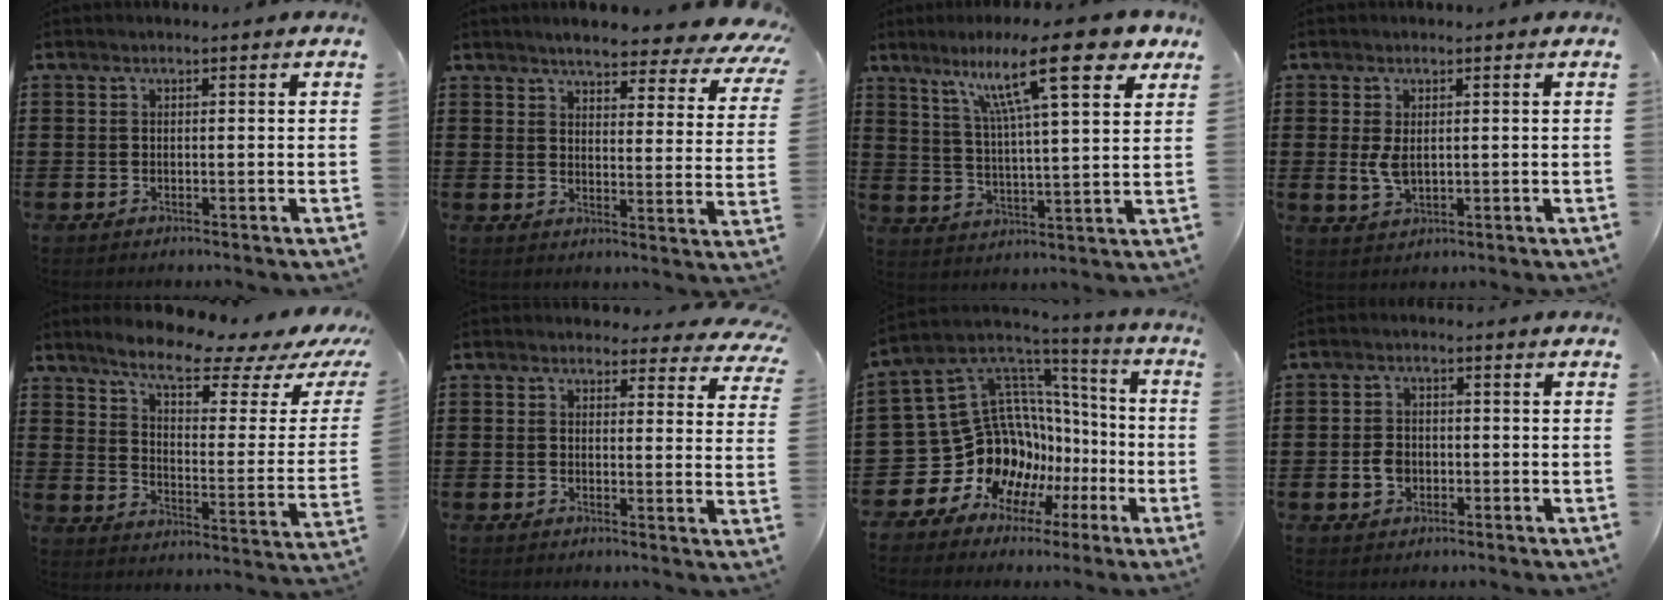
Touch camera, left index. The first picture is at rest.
{"total": 5.0, "force": [4.6, 0.3, 1.9], "torque": [-0.050, -0.031, 0.075]}
{"total": 15.7, "force": [9.9, 3.0, 11.8], "torque": [-0.210, -0.029, 0.157]}
{"total": 3.5, "force": [0.5, 1.9, 2.9], "torque": [-0.075, -0.001, 0.004]}
{"total": 9.1, "force": [7.2, 1.4, 5.3], "torque": [-0.118, -0.039, 0.120]}
{"total": 3.4, "force": [3.1, 1.1, 0.7], "torque": [-0.009, -0.014, 0.055]}
{"total": 15.9, "force": [-3.7, 14.0, 6.5], "torque": [-0.180, -0.032, -0.024]}
{"total": 3.0, "force": [-0.7, 2.3, 1.8], "torque": [-0.045, 0.001, -0.016]}